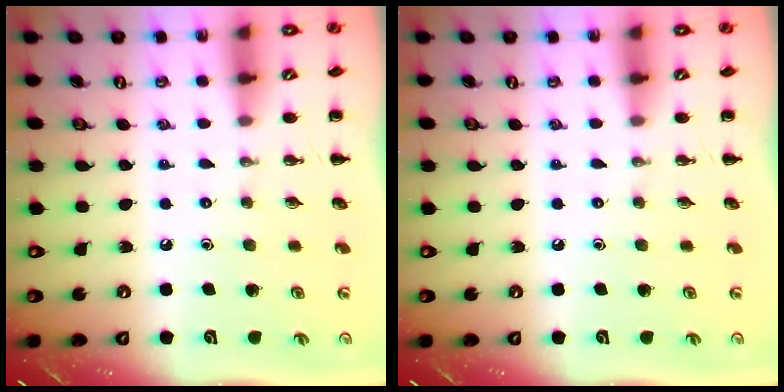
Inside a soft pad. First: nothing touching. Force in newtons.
{"total": 0.0}